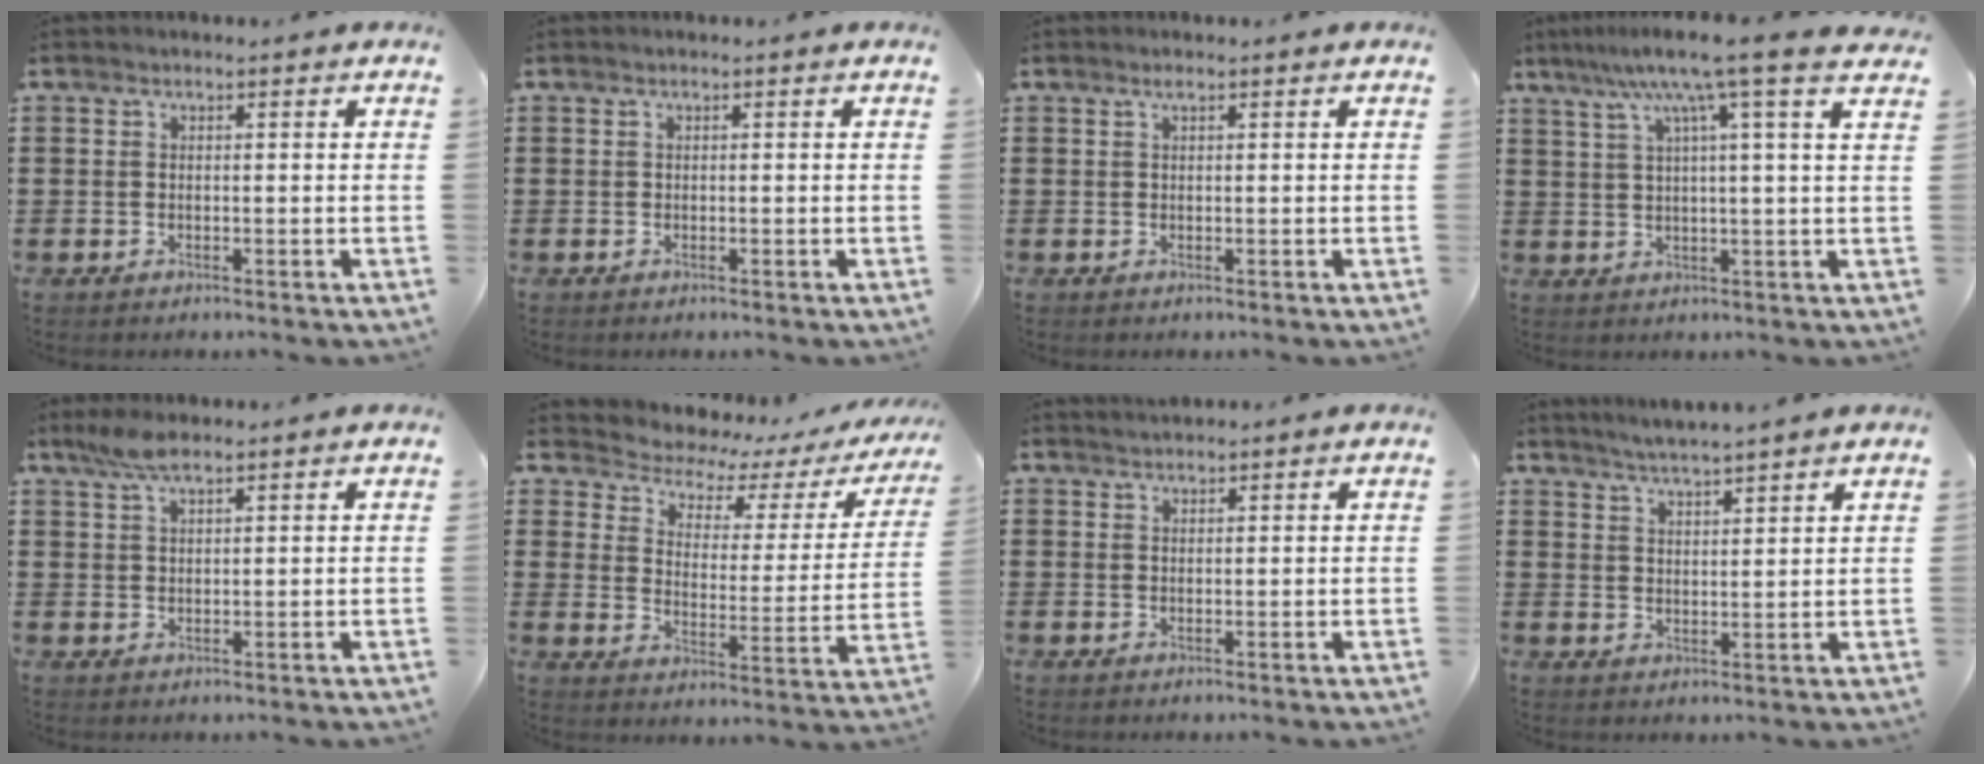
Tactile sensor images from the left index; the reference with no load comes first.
{"total": 0.0}
{"total": 0.7, "force": [0.4, 0.1, 0.6], "torque": [-0.012, 0.001, 0.008]}
{"total": 9.0, "force": [5.5, -0.9, 7.1], "torque": [-0.146, -0.017, 0.086]}
{"total": 3.8, "force": [2.7, 1.1, 2.5], "torque": [-0.057, 0.004, 0.049]}
{"total": 3.6, "force": [3.1, 1.6, 1.0], "torque": [-0.047, -0.030, 0.043]}
{"total": 0.9, "force": [0.9, -0.1, -0.2], "torque": [0.003, 0.000, 0.018]}
{"total": 3.0, "force": [2.9, -0.8, 0.2], "torque": [-0.014, -0.014, 0.052]}